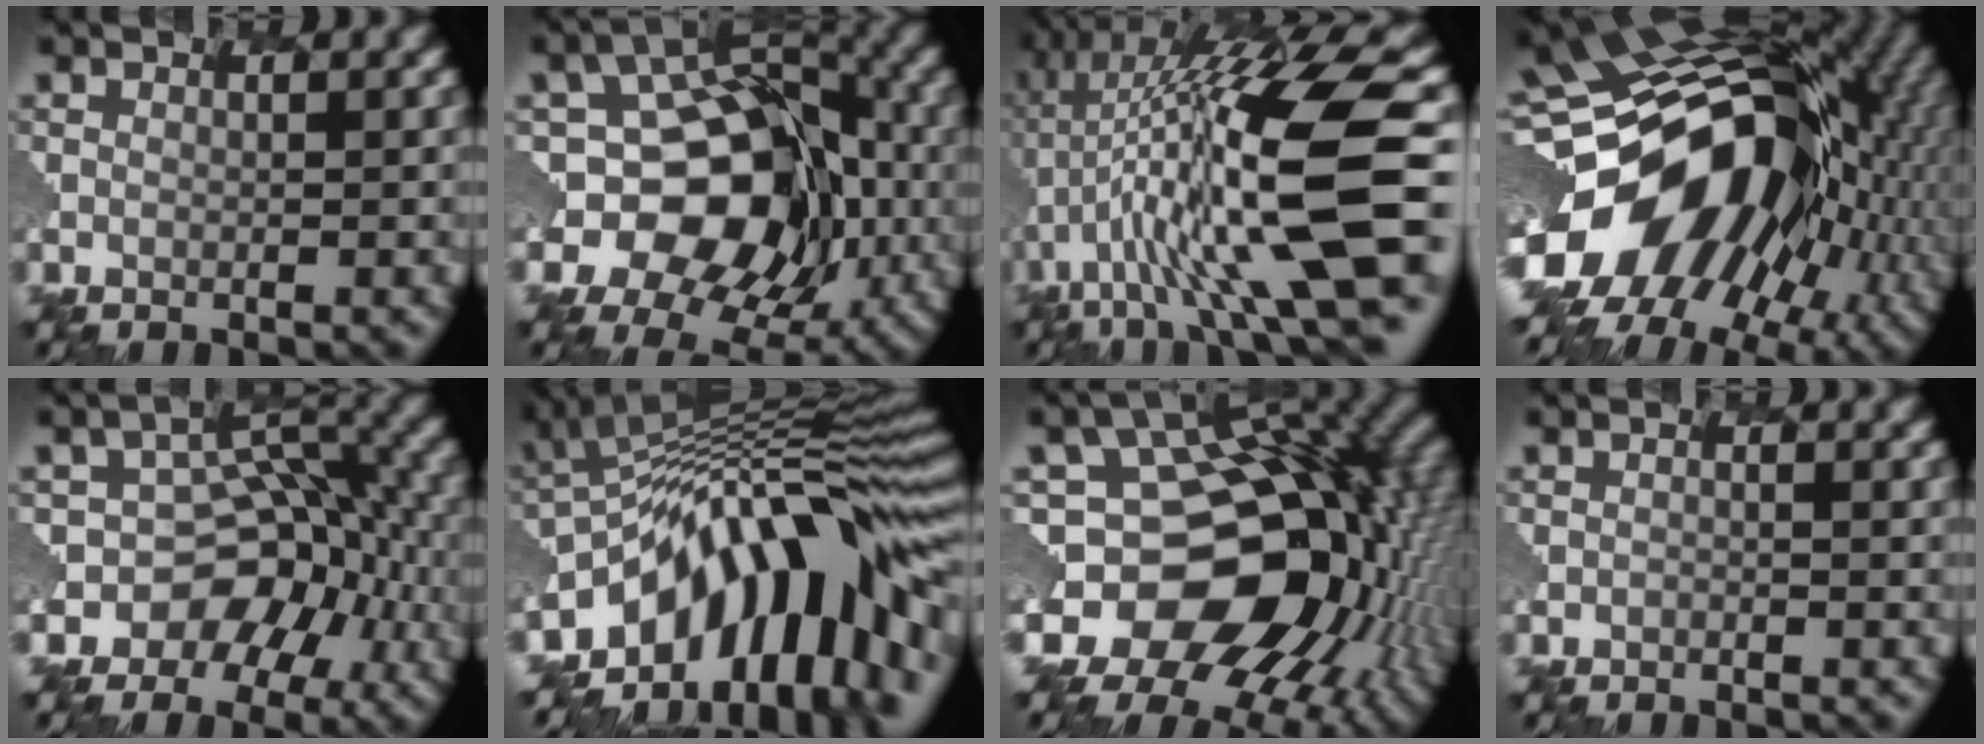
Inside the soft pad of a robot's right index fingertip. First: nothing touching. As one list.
[{"total": 12.3, "force": [-2.0, 9.2, 7.9], "torque": [-0.120, 0.014, -0.036]}, {"total": 13.2, "force": [0.2, 2.7, 12.9], "torque": [-0.261, 0.015, 0.018]}, {"total": 18.9, "force": [-4.0, 13.4, 12.6], "torque": [-0.238, -0.024, -0.070]}, {"total": 6.7, "force": [-3.1, 5.3, 2.8], "torque": [-0.038, -0.005, -0.048]}, {"total": 13.0, "force": [-6.5, 5.1, 10.1], "torque": [-0.138, 0.029, -0.121]}, {"total": 14.1, "force": [-2.2, 10.7, 9.0], "torque": [-0.156, -0.012, -0.028]}, {"total": 1.1, "force": [-1.0, -0.3, -0.4], "torque": [-0.007, 0.003, -0.014]}]